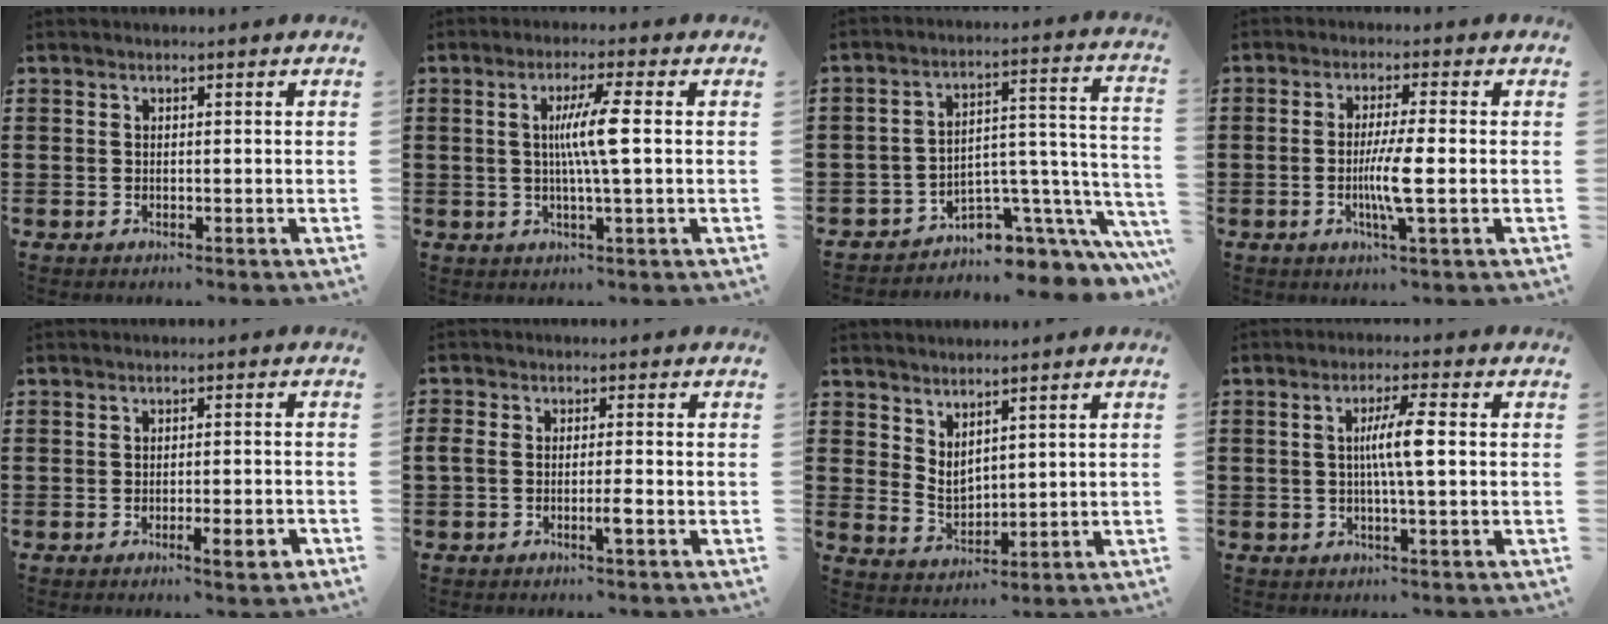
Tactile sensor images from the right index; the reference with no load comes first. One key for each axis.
{"total": 6.2, "fx": 0.5, "fy": -0.2, "fz": 6.2, "tx": -0.117, "ty": -0.004, "tz": 0.002}
{"total": 6.3, "fx": -4.0, "fy": 3.9, "fz": 3.0, "tx": -0.055, "ty": -0.002, "tz": -0.068}
{"total": 5.7, "fx": -1.1, "fy": 0.1, "fz": 5.6, "tx": -0.111, "ty": -0.016, "tz": -0.025}
{"total": 3.7, "fx": -1.7, "fy": 0.7, "fz": 3.2, "tx": -0.048, "ty": -0.002, "tz": -0.029}
{"total": 2.7, "fx": -1.2, "fy": 0.5, "fz": 2.4, "tx": -0.050, "ty": 0.000, "tz": -0.025}
{"total": 3.0, "fx": 2.4, "fy": 1.3, "fz": 1.1, "tx": -0.029, "ty": -0.006, "tz": 0.047}
{"total": 5.3, "fx": 0.2, "fy": 0.3, "fz": 5.3, "tx": -0.097, "ty": -0.002, "tz": -0.002}